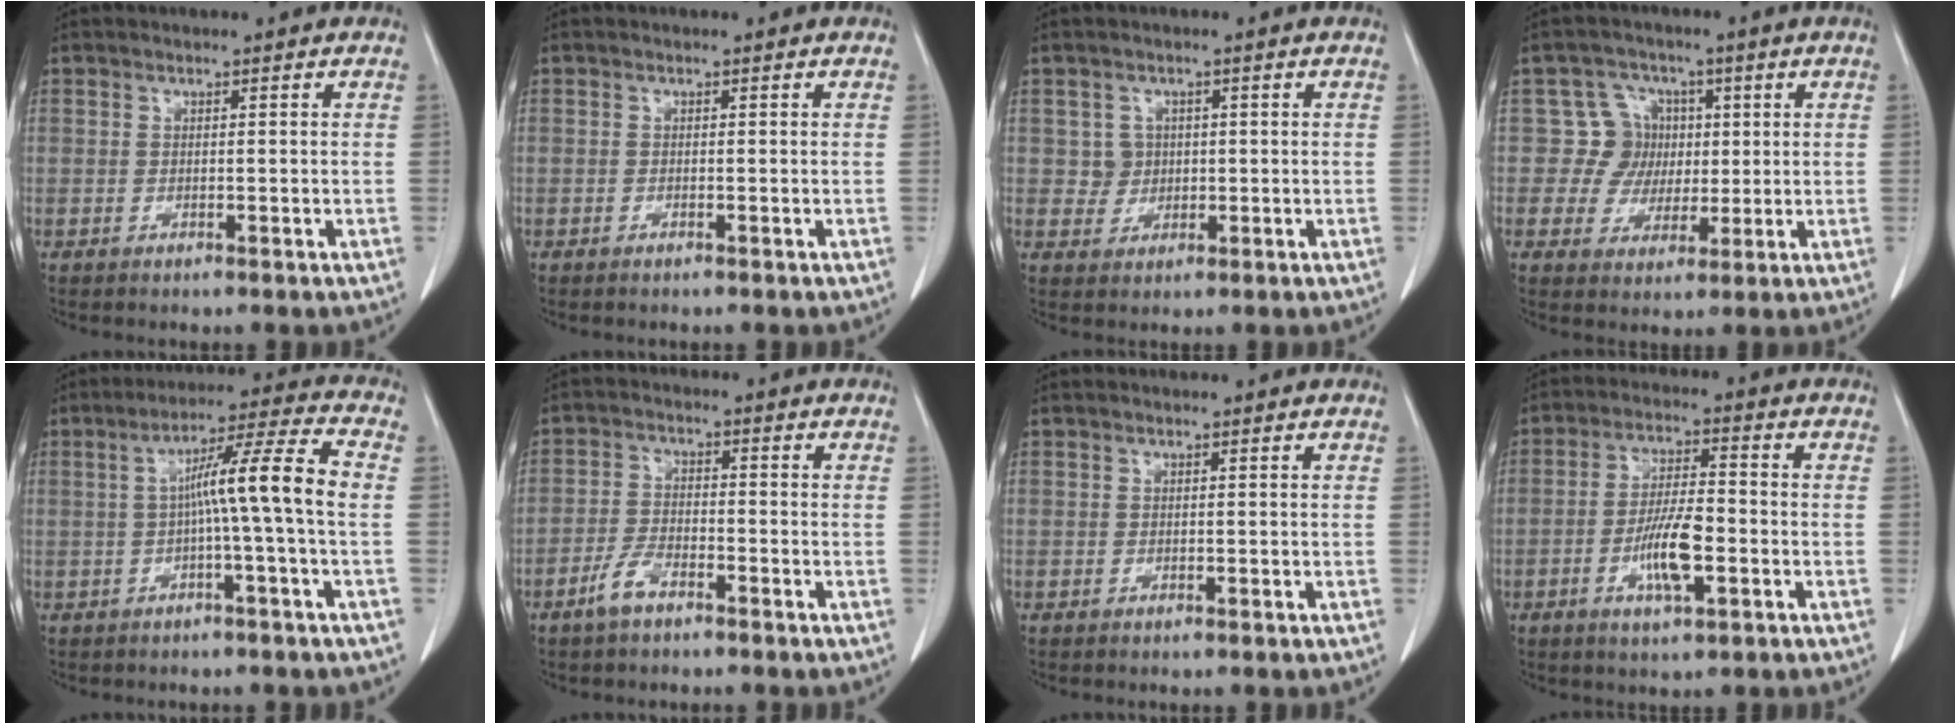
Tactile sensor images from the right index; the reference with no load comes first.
{"total": 0.0}
{"total": 2.9, "force": [0.5, 2.8, 0.2], "torque": [0.002, 0.006, 0.012]}
{"total": 6.3, "force": [1.0, 6.2, 0.4], "torque": [0.007, 0.019, 0.019]}
{"total": 9.5, "force": [-0.4, -1.4, 9.4], "torque": [-0.156, 0.022, -0.006]}
{"total": 4.4, "force": [-3.1, 1.6, 2.6], "torque": [-0.060, 0.002, -0.059]}
{"total": 0.0}
{"total": 8.1, "force": [-2.5, 2.0, 7.5], "torque": [-0.145, 0.001, -0.044]}